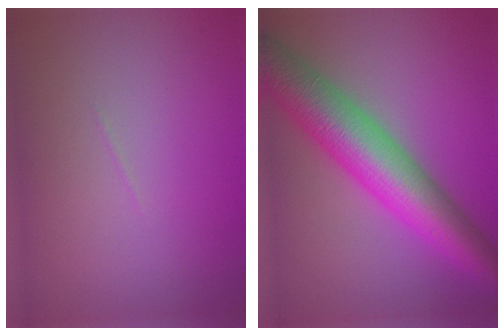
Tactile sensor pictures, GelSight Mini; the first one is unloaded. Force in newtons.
{"total": 10.0, "press": 10.0, "slide": 0.1}